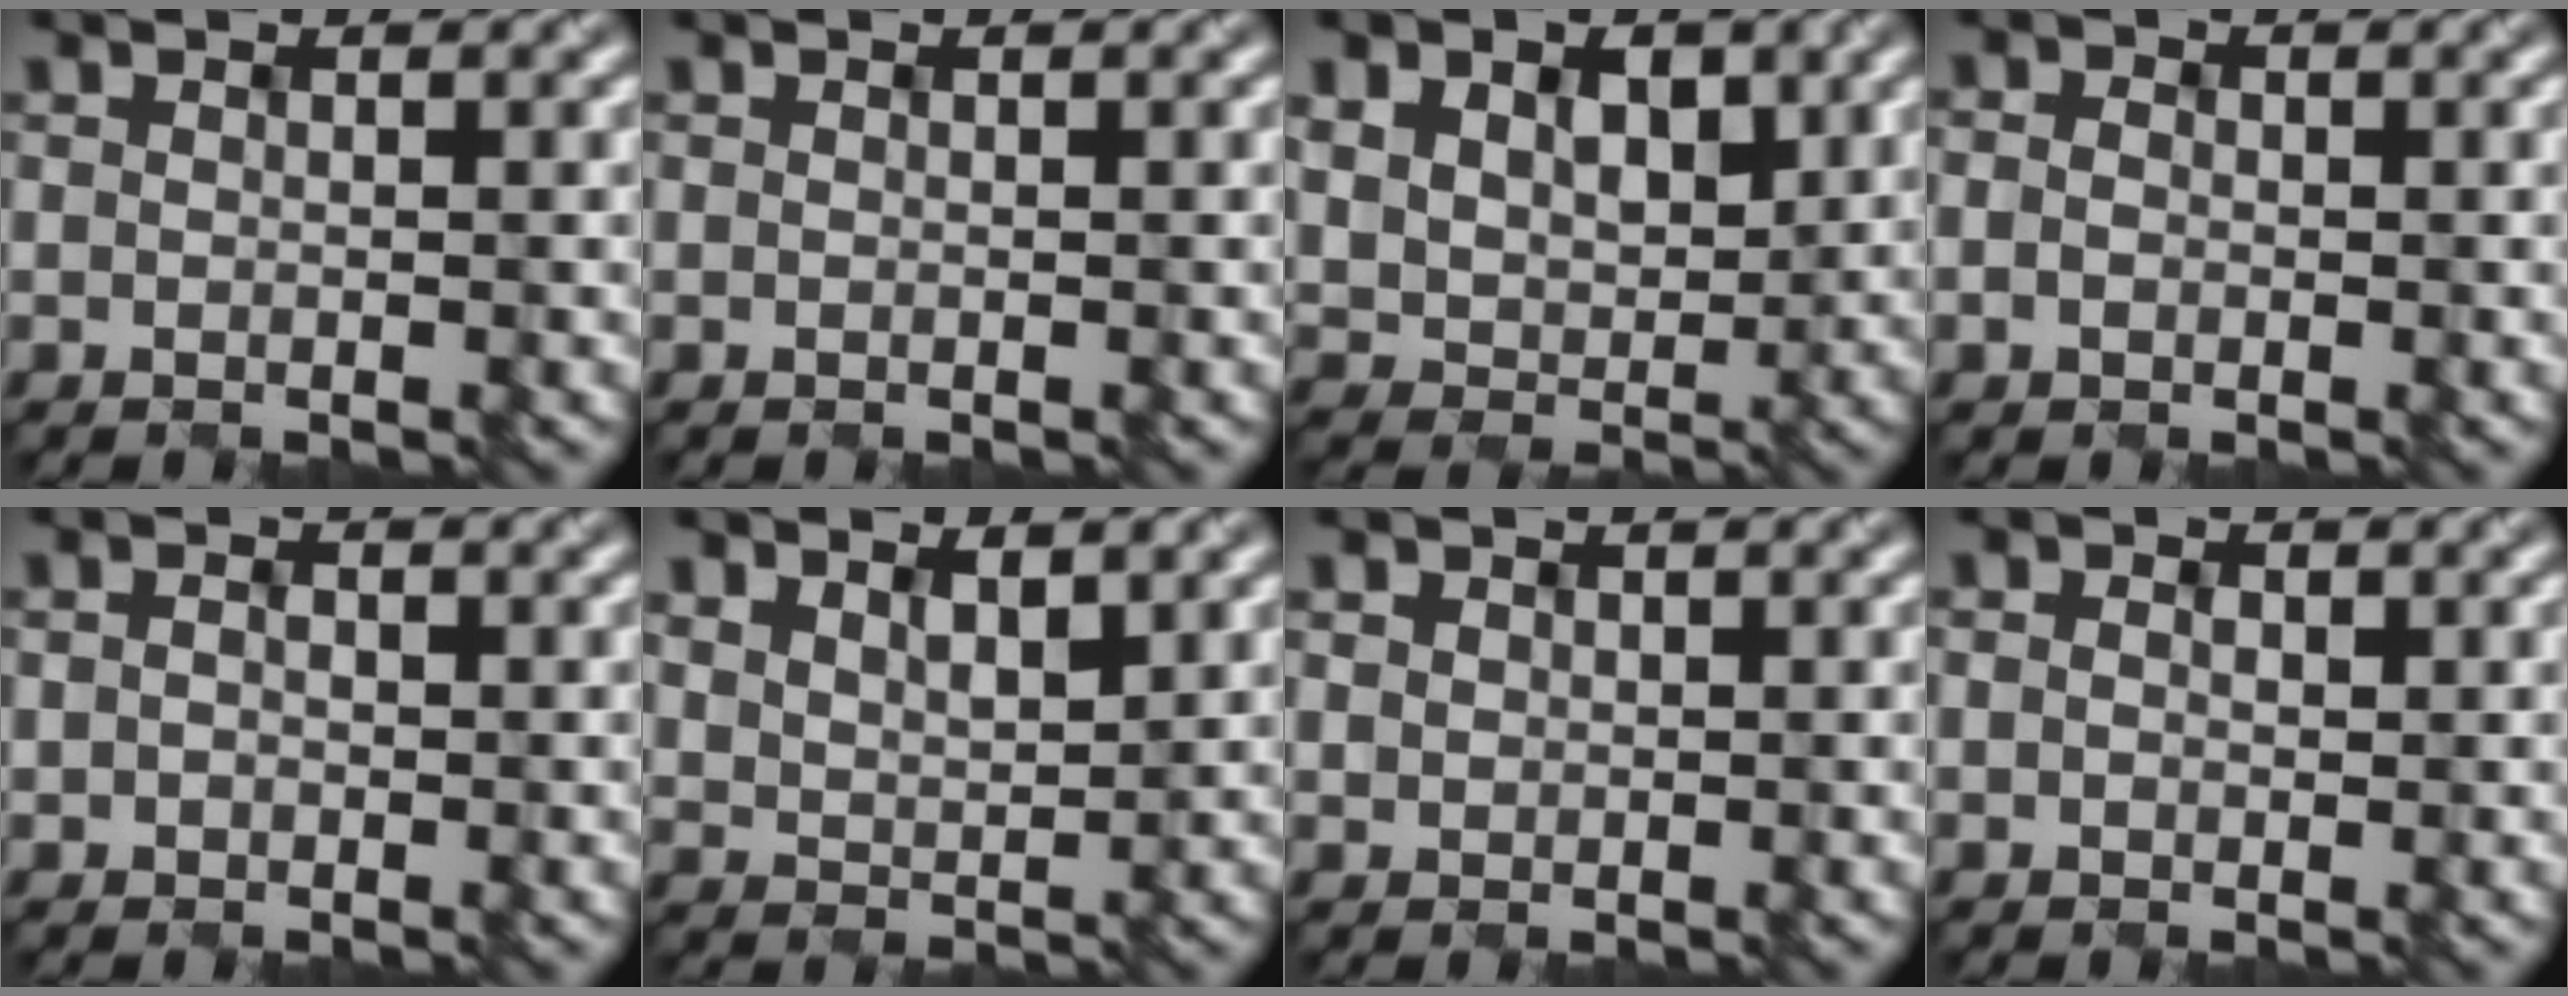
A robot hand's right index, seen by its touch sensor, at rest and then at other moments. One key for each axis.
{"total": 0.0}
{"total": 8.1, "fx": 2.6, "fy": 6.3, "fz": 4.4, "tx": -0.090, "ty": 0.015, "tz": 0.039}
{"total": 1.6, "fx": -0.4, "fy": 1.4, "fz": 0.7, "tx": -0.012, "ty": -0.002, "tz": -0.007}
{"total": 2.0, "fx": 0.0, "fy": 1.7, "fz": 1.1, "tx": -0.015, "ty": 0.006, "tz": -0.006}
{"total": 2.8, "fx": 1.5, "fy": 1.8, "fz": 1.5, "tx": -0.039, "ty": -0.007, "tz": 0.030}
{"total": 1.1, "fx": 0.4, "fy": 1.0, "fz": 0.1, "tx": -0.003, "ty": -0.002, "tz": 0.009}
{"total": 1.6, "fx": 0.1, "fy": 1.4, "fz": 0.7, "tx": -0.011, "ty": 0.005, "tz": -0.004}